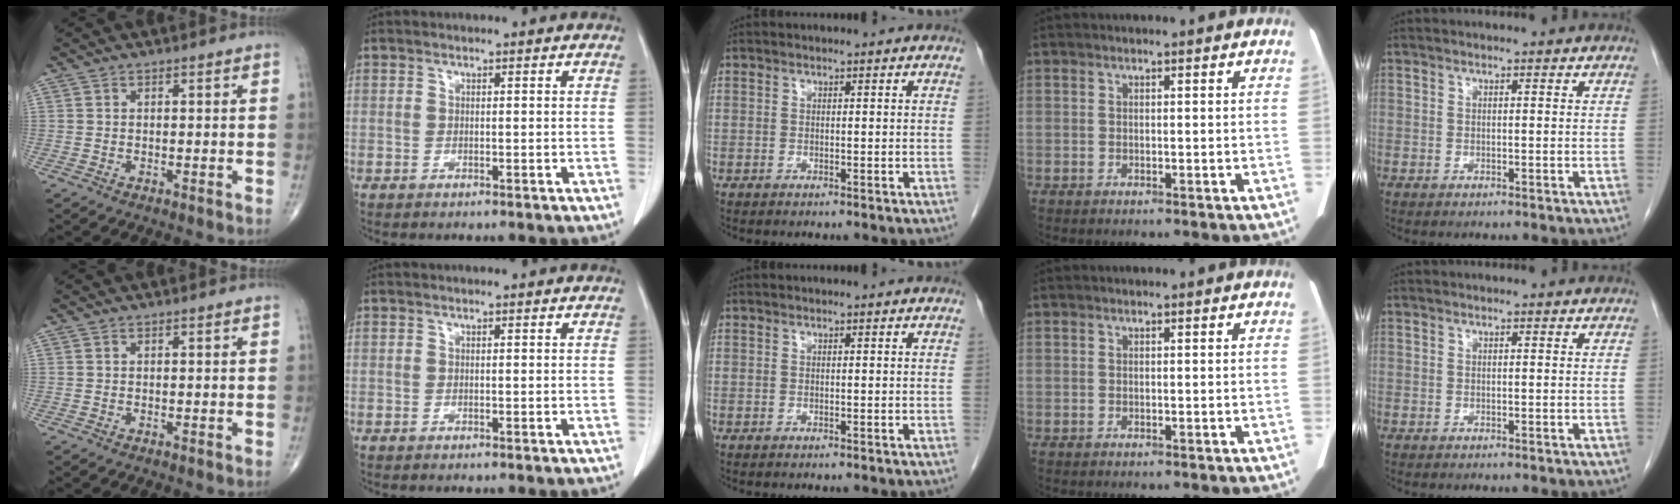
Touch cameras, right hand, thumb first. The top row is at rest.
{}